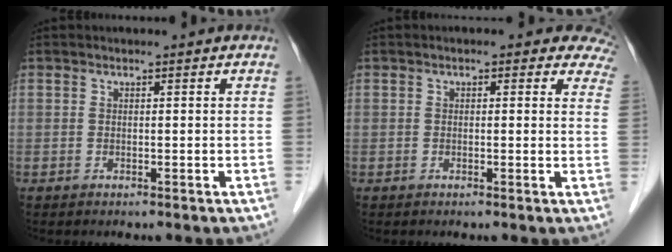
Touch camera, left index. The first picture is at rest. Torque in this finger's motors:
{"motor_torque": [0.31, -1.27, 0.20, 0.00]}